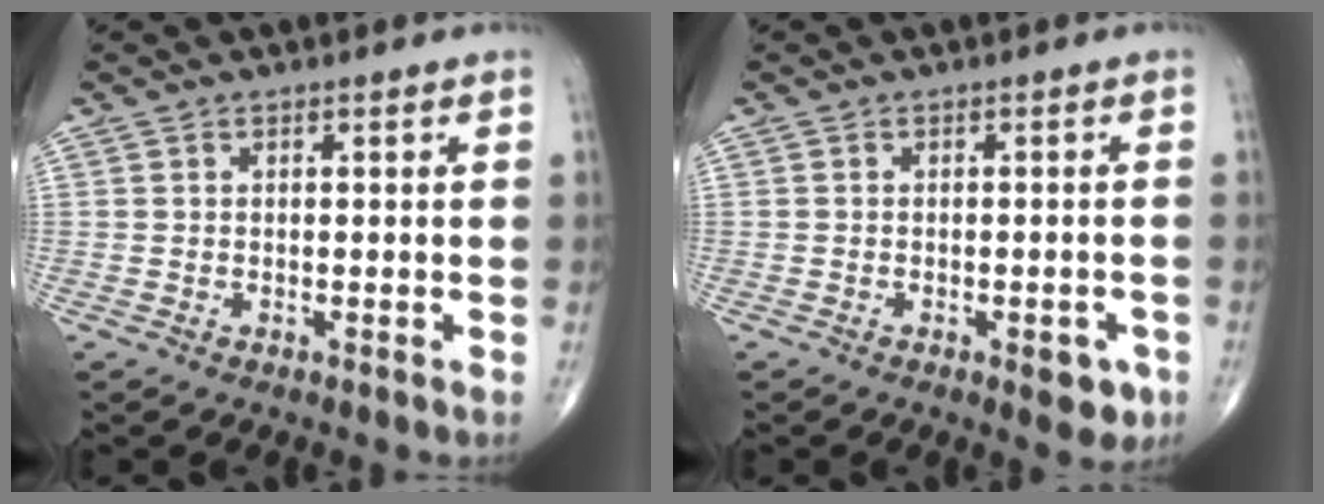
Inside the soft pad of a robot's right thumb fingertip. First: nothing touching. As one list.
[{"total": 4.3, "force": [-2.0, 1.9, 3.3], "torque": [-0.025, 0.004, -0.019]}]